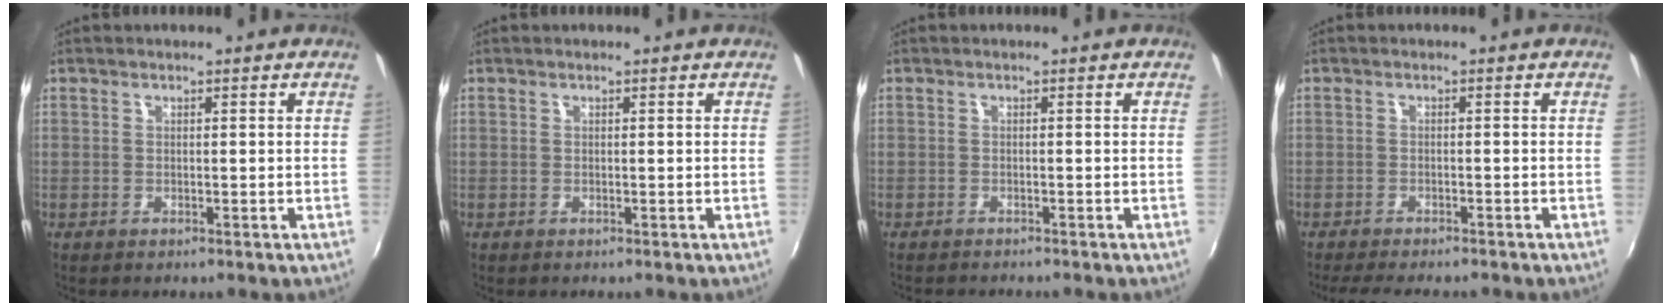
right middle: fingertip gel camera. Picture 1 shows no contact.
{"total": 0.0}
{"total": 2.2, "force": [-2.1, 0.3, 0.7], "torque": [-0.022, -0.012, -0.035]}
{"total": 7.8, "force": [-6.8, 1.5, 3.6], "torque": [-0.083, -0.016, -0.103]}